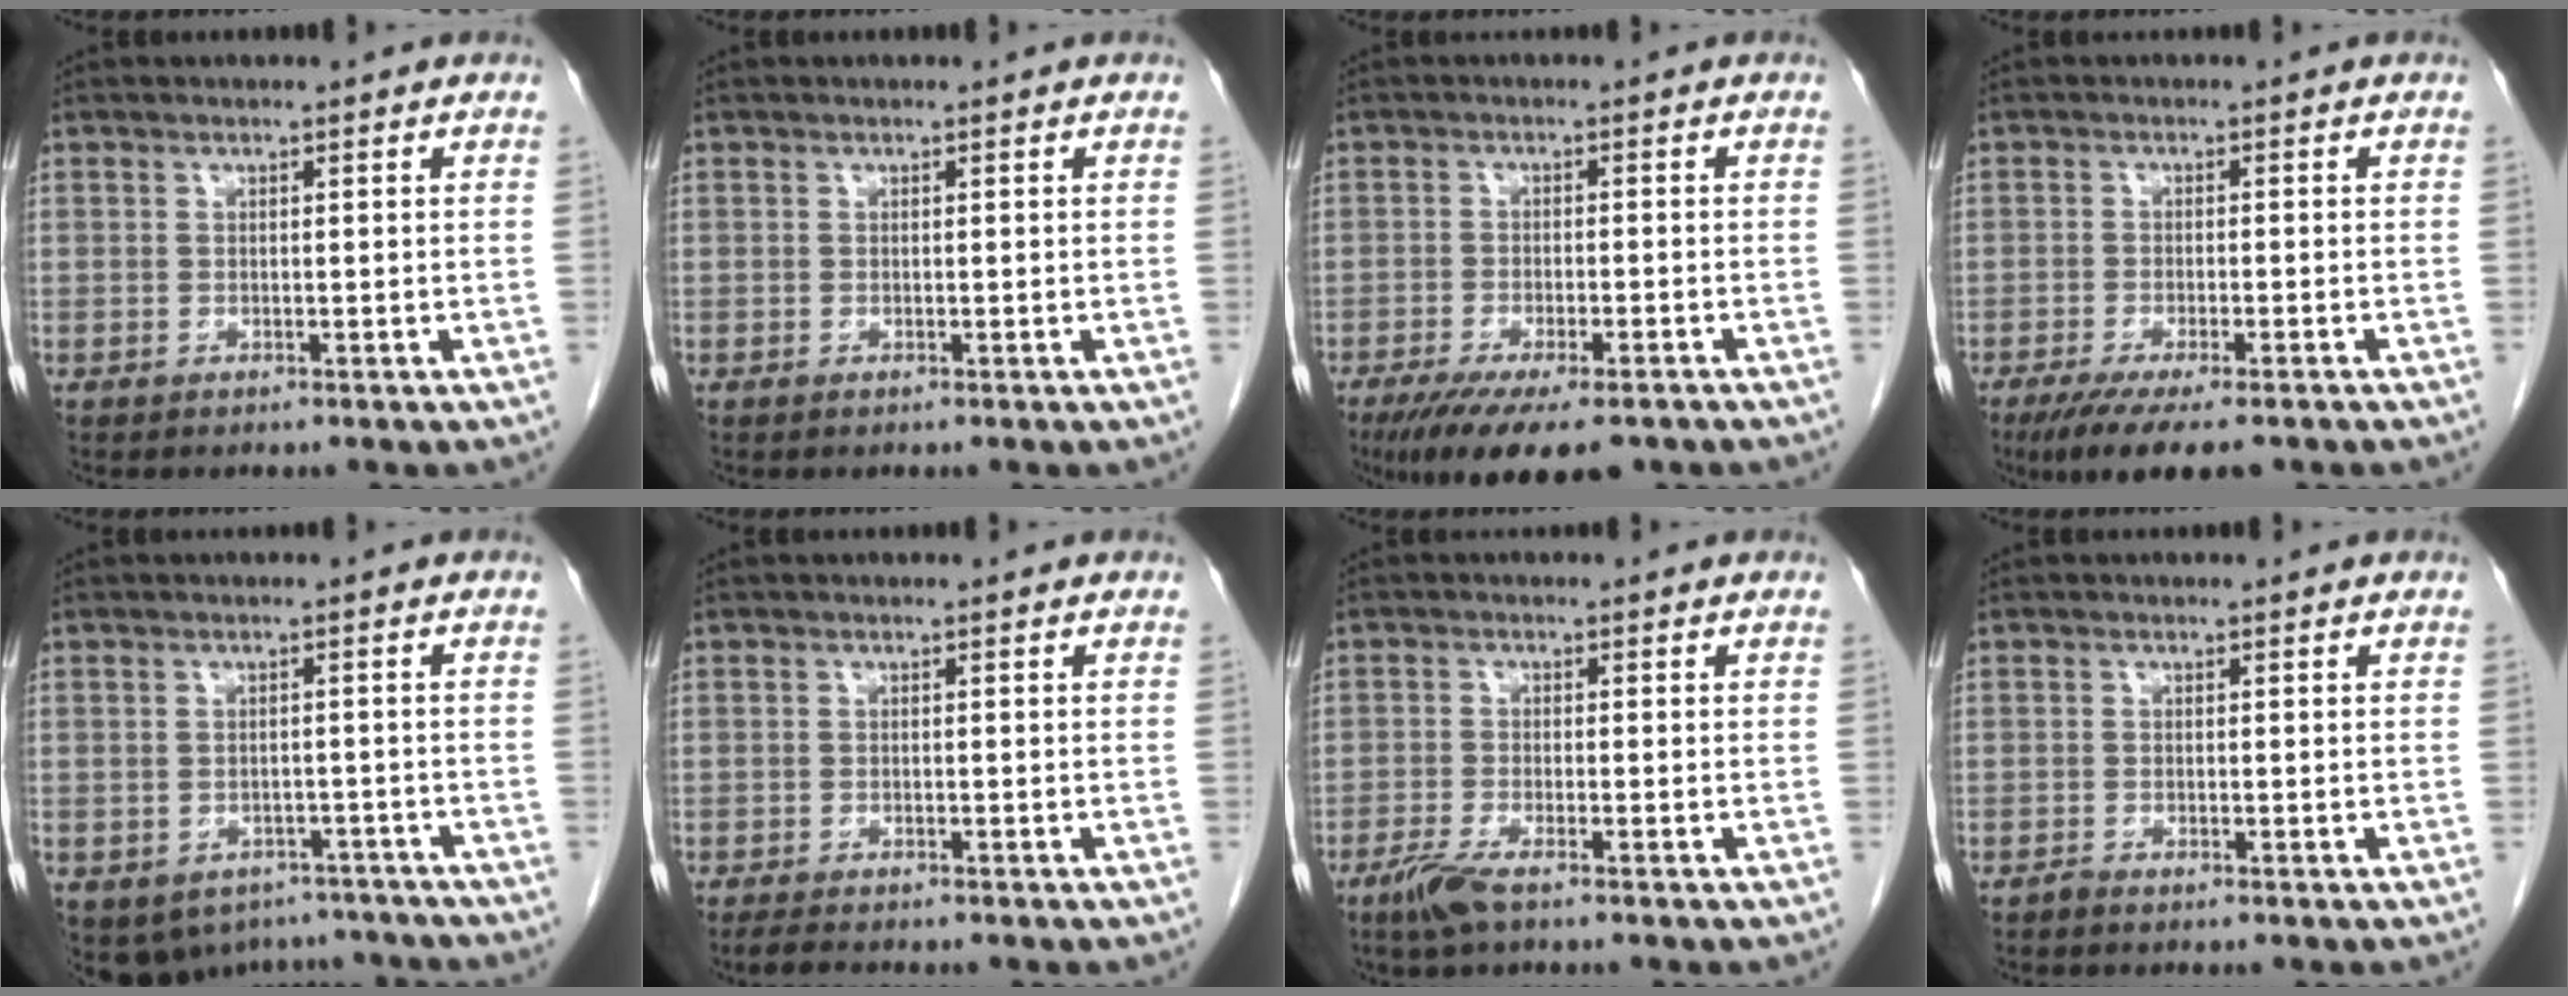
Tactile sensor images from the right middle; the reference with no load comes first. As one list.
[{"total": 0.0}, {"total": 12.3, "force": [-9.1, 3.1, 7.7], "torque": [-0.121, -0.019, -0.138]}, {"total": 9.1, "force": [-6.8, 1.8, 5.8], "torque": [-0.084, -0.017, -0.103]}, {"total": 11.4, "force": [-7.6, 8.0, 3.0], "torque": [-0.072, 0.013, -0.085]}, {"total": 2.5, "force": [-2.2, 0.5, 1.1], "torque": [-0.026, -0.008, -0.033]}, {"total": 3.5, "force": [-2.5, 0.4, 2.4], "torque": [-0.057, -0.007, -0.052]}, {"total": 0.6, "force": [-0.5, 0.0, 0.1], "torque": [-0.007, -0.001, -0.013]}]